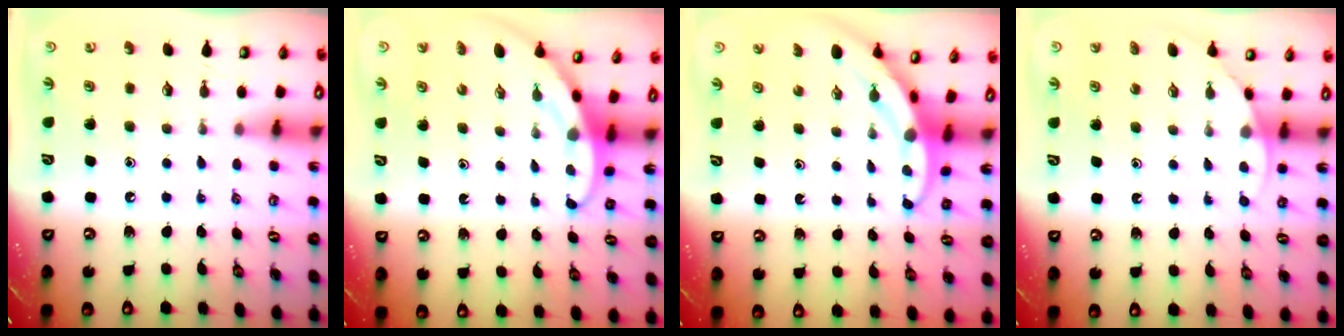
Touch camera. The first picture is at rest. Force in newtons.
{"total": 3.4, "press": 3.4, "slide": 0.1}
{"total": 3.6, "press": 3.6, "slide": 0.4}
{"total": 3.9, "press": 3.9, "slide": 0.3}